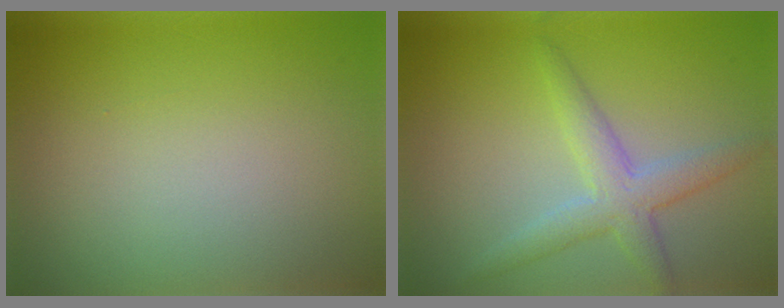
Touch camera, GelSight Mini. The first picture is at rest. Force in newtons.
{"total": 3.7, "press": 3.7, "slide": 0.1}